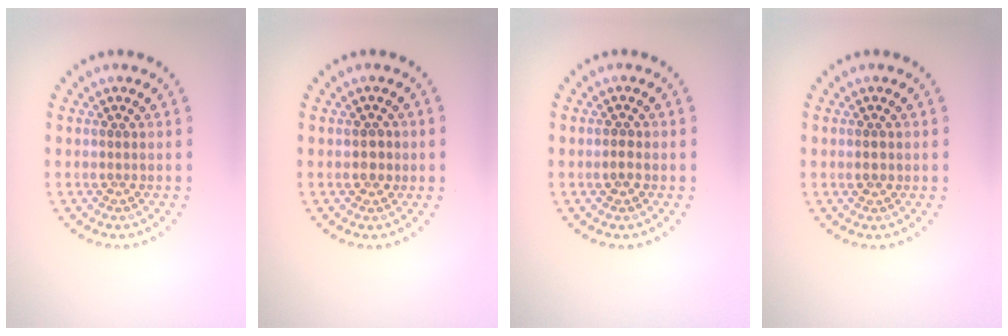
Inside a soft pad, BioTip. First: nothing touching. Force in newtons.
{"total": 1.5, "press": 1.4, "slide": 0.5}
{"total": 1.1, "press": 1.1, "slide": 0.4}
{"total": 0.9, "press": 0.9, "slide": 0.1}